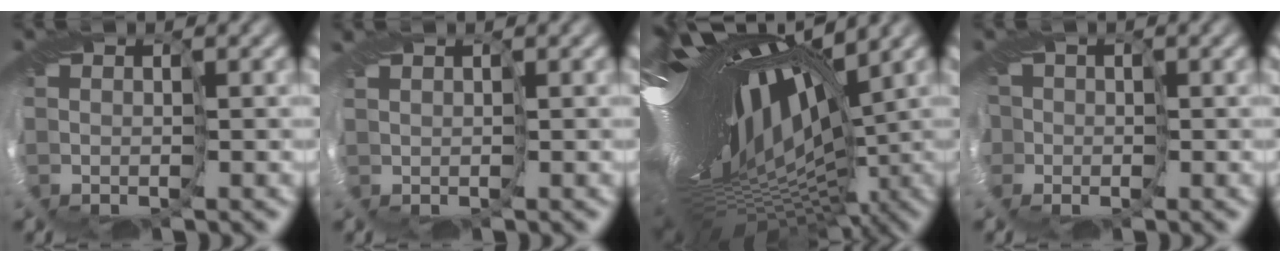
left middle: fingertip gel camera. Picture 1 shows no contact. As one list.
[{"total": 1.0, "force": [0.6, 0.4, 0.6], "torque": [-0.019, 0.007, 0.015]}, {"total": 18.7, "force": [1.7, 7.0, 17.2], "torque": [-0.261, -0.001, 0.026]}, {"total": 3.3, "force": [-0.2, 3.0, 1.4], "torque": [-0.035, 0.006, -0.004]}]